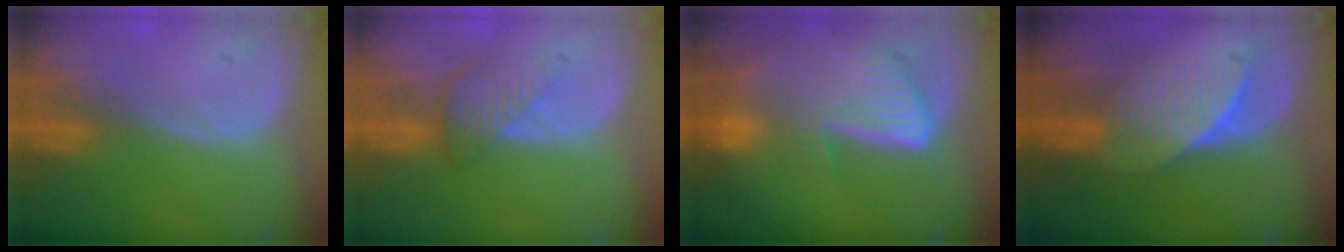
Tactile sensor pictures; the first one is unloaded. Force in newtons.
{"total": 4.3, "press": 3.8, "slide": 1.9}
{"total": 9.3, "press": 8.1, "slide": 4.6}
{"total": 7.5, "press": 6.8, "slide": 3.2}